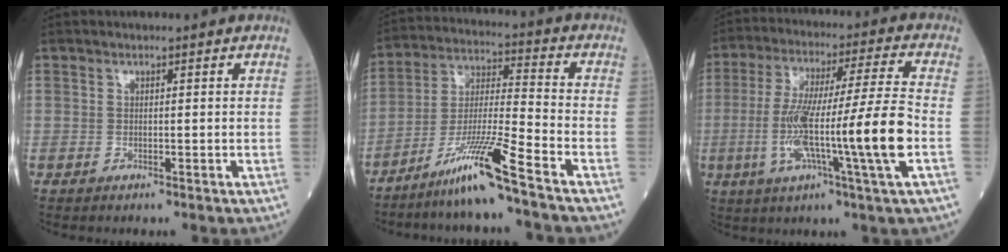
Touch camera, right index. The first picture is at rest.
{"total": 11.2, "force": [-8.0, -1.5, 7.8], "torque": [-0.153, -0.022, -0.149]}
{"total": 16.6, "force": [-3.5, -1.1, 16.2], "torque": [-0.301, -0.002, -0.064]}